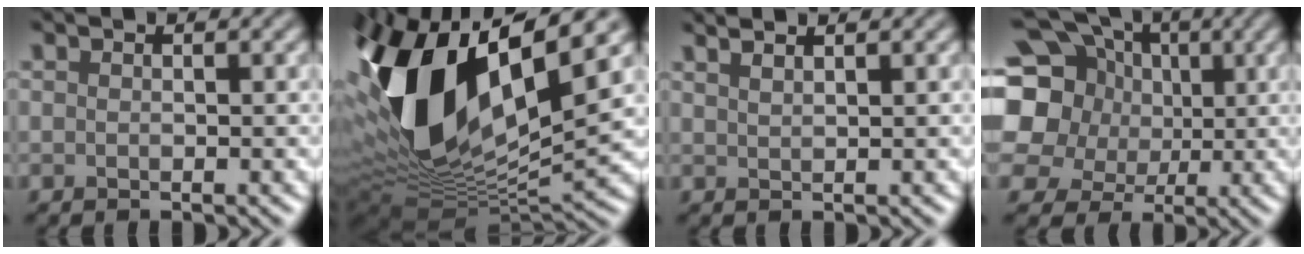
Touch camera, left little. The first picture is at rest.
{"total": 16.1, "force": [3.3, 8.4, 13.3], "torque": [-0.278, -0.006, 0.058]}
{"total": 2.8, "force": [2.1, 1.0, 1.6], "torque": [-0.004, 0.016, 0.004]}
{"total": 16.7, "force": [3.8, 14.5, 7.3], "torque": [-0.183, 0.030, 0.039]}